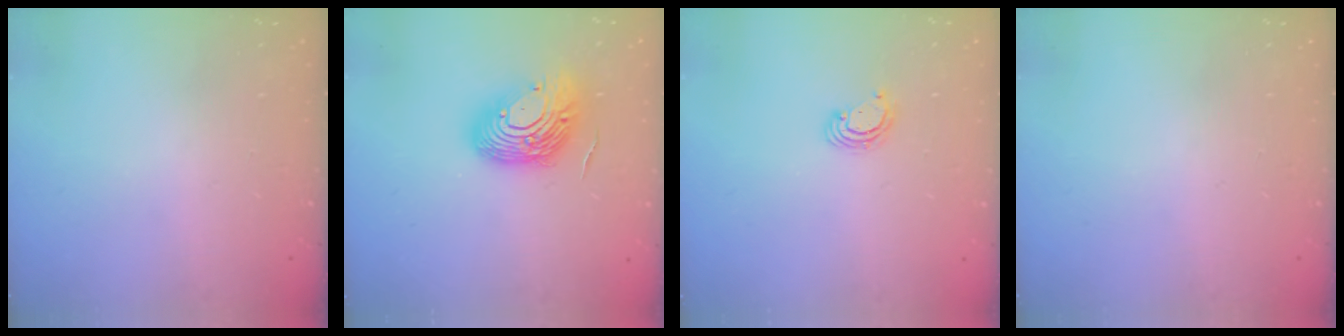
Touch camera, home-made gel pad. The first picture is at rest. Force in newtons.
{"total": 16.3, "press": 16.2, "slide": 2.1}
{"total": 3.3, "press": 3.3, "slide": 0.4}
{"total": 0.0}